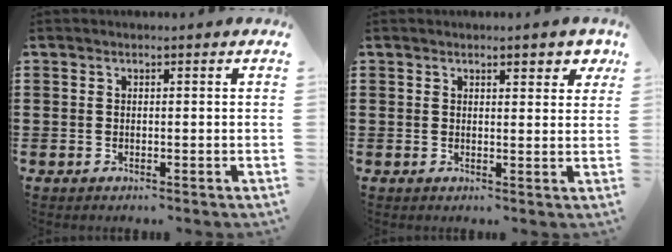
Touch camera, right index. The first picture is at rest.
{"total": 2.5, "force": [1.8, 0.8, 1.5], "torque": [-0.018, 0.001, 0.028]}